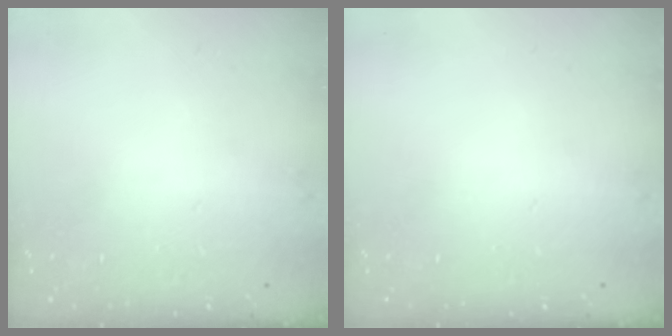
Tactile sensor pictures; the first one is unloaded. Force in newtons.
{"total": 0.0}